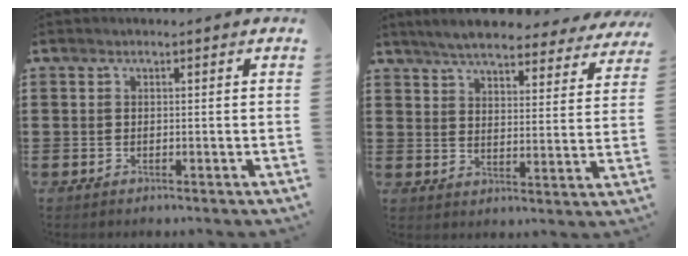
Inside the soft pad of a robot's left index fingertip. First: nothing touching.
{"total": 5.7, "force": [5.5, 0.4, 1.6], "torque": [-0.056, -0.025, 0.096]}